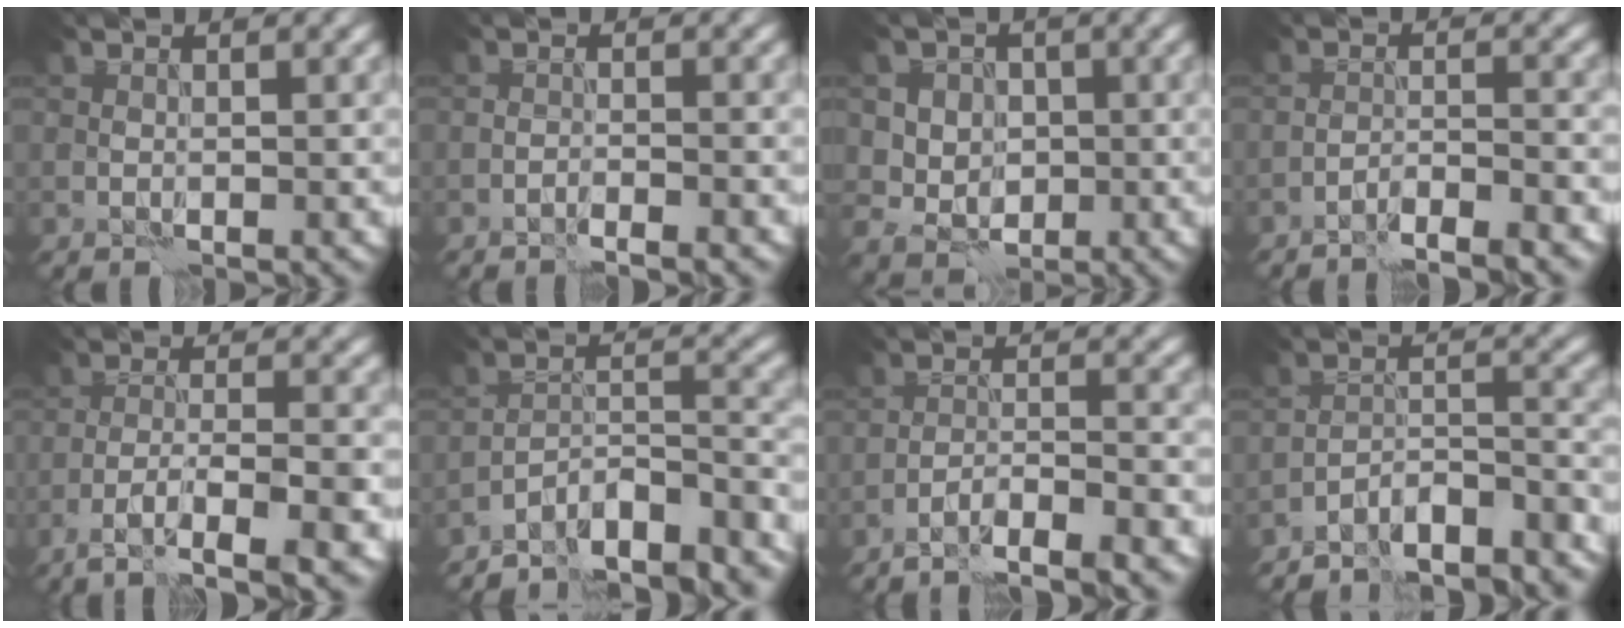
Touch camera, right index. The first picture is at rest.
{"total": 1.5, "force": [-1.4, -0.5, 0.2], "torque": [0.000, 0.004, -0.029]}
{"total": 4.1, "force": [0.7, 3.7, 1.6], "torque": [-0.019, 0.002, 0.007]}
{"total": 3.7, "force": [-3.4, -0.1, 1.5], "torque": [-0.021, 0.009, -0.062]}
{"total": 5.7, "force": [-3.9, 0.6, 4.2], "torque": [-0.069, 0.006, -0.070]}
{"total": 10.4, "force": [-9.4, 2.5, 3.8], "torque": [-0.052, 0.012, -0.134]}
{"total": 5.4, "force": [-4.7, 0.3, 2.6], "torque": [-0.036, 0.008, -0.083]}
{"total": 9.0, "force": [-8.3, 1.9, 3.0], "torque": [-0.042, 0.009, -0.126]}